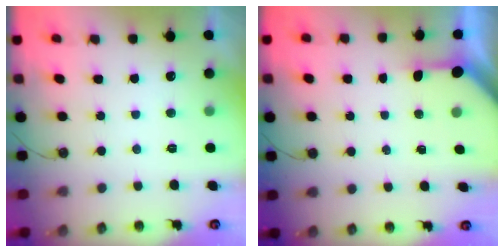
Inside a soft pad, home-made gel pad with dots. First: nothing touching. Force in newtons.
{"total": 3.4, "press": 3.4, "slide": 0.4}